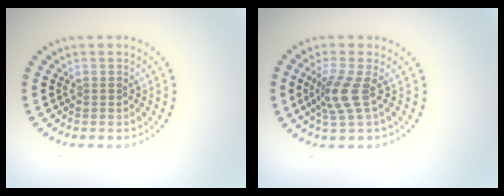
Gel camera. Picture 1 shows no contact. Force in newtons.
{"total": 2.9, "press": 2.1, "slide": 2.1}